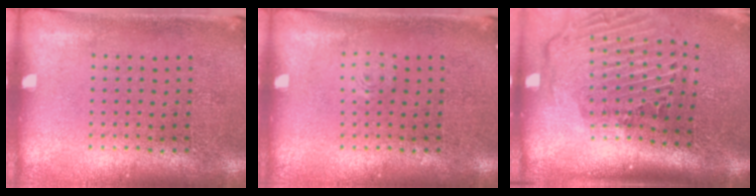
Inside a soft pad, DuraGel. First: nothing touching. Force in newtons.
{"total": 0.6, "press": 0.6, "slide": 0.1}
{"total": 2.9, "press": 2.0, "slide": 2.1}